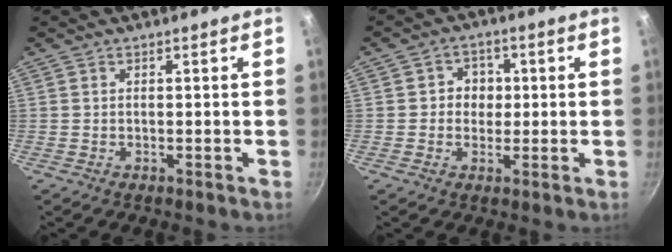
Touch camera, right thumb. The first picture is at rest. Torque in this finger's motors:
{"motor_torque": [-0.18, -0.37, -0.31, -0.08, 0.03]}